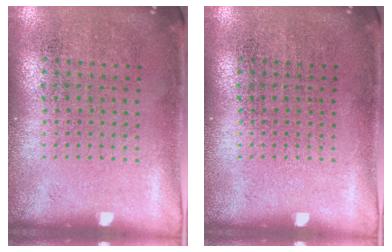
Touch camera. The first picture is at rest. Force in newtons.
{"total": 0.0}